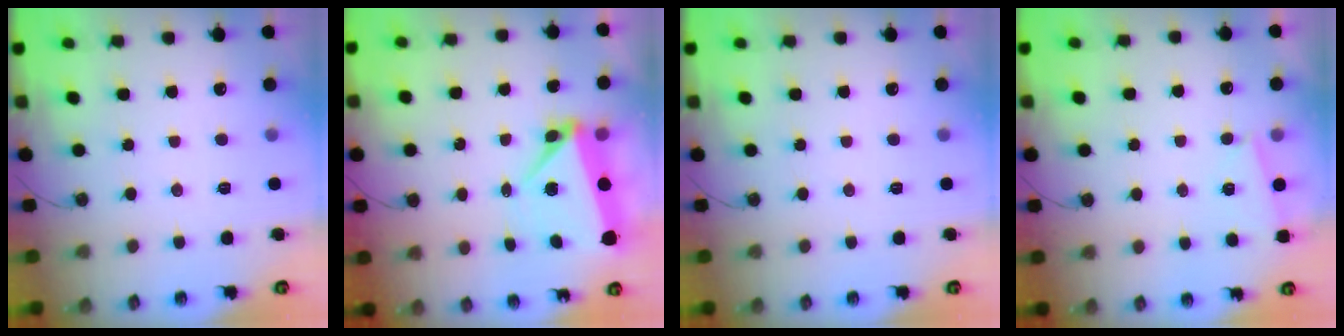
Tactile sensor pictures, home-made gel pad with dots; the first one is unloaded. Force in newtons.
{"total": 6.5, "press": 5.6, "slide": 3.3}
{"total": 0.0}
{"total": 2.5, "press": 1.6, "slide": 1.9}